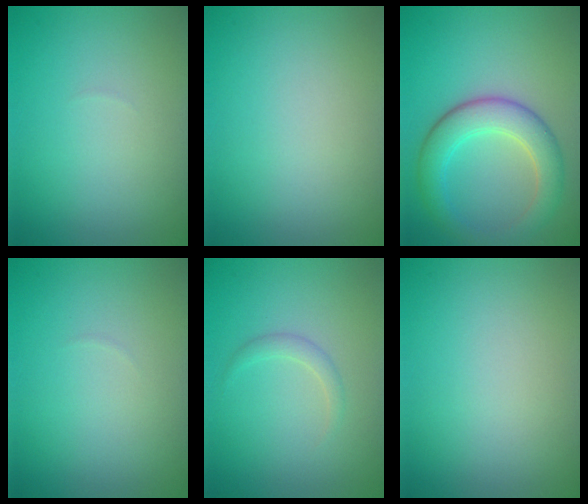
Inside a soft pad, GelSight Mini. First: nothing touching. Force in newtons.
{"total": 0.0}
{"total": 5.3, "press": 5.3, "slide": 0.1}
{"total": 0.0}
{"total": 1.1, "press": 1.1, "slide": 0.1}
{"total": 0.0}